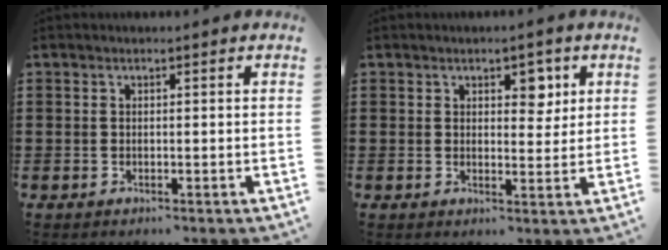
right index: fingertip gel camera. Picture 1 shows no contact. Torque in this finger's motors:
{"motor_torque": [0.05, 0.22, 0.26, 0.00]}